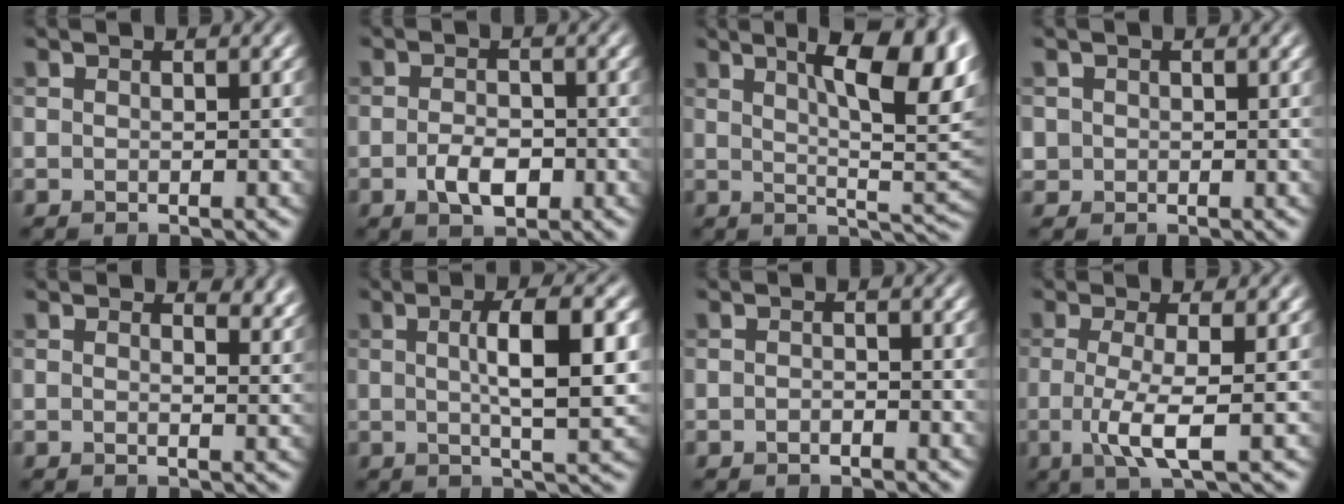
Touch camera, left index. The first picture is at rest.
{"total": 2.8, "force": [-1.0, 1.5, 2.2], "torque": [-0.043, -0.003, -0.017]}
{"total": 11.6, "force": [4.7, 3.1, 10.2], "torque": [-0.111, 0.015, 0.068]}
{"total": 1.0, "force": [0.1, 1.0, -0.1], "torque": [0.010, -0.003, -0.001]}
{"total": 2.8, "force": [2.2, 1.1, 1.5], "torque": [-0.022, -0.005, 0.015]}
{"total": 6.9, "force": [0.7, 1.7, 6.6], "torque": [-0.093, 0.007, 0.010]}
{"total": 0.6, "force": [-0.4, 0.2, 0.3], "torque": [-0.005, 0.000, -0.007]}
{"total": 4.2, "force": [-0.6, 0.8, 4.1], "torque": [-0.076, -0.011, -0.013]}